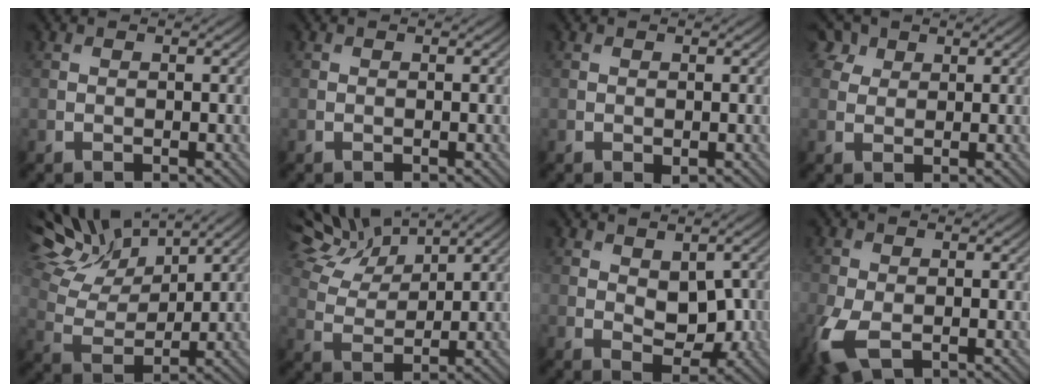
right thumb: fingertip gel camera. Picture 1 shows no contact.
{"total": 0.0}
{"total": 0.6, "force": [-0.2, 0.3, 0.5], "torque": [-0.007, -0.003, -0.001]}
{"total": 2.6, "force": [1.7, 1.9, 0.7], "torque": [-0.016, 0.003, 0.034]}
{"total": 11.4, "force": [8.8, 4.0, 5.9], "torque": [-0.155, 0.014, 0.139]}
{"total": 8.1, "force": [6.6, 2.5, 4.0], "torque": [-0.095, 0.019, 0.122]}
{"total": 5.4, "force": [0.7, 3.2, 4.3], "torque": [-0.071, -0.008, 0.016]}
{"total": 5.3, "force": [-1.8, 3.0, 4.0], "torque": [-0.114, -0.026, -0.032]}